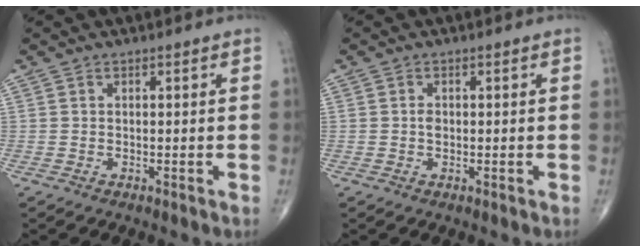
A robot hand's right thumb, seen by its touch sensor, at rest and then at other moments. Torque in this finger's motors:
{"motor_torque": [0.67, 0.51, 0.34, -0.28, -0.05]}